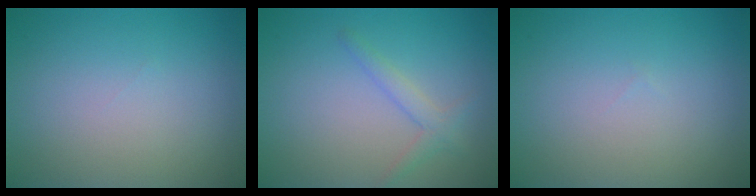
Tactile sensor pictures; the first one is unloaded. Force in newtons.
{"total": 1.7, "press": 1.7, "slide": 0.1}
{"total": 0.0}